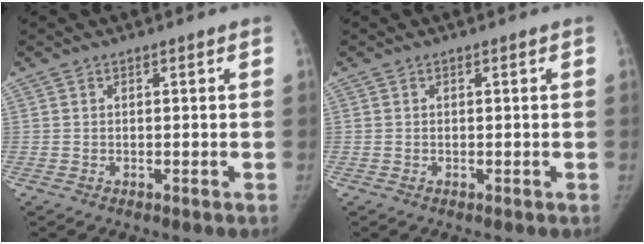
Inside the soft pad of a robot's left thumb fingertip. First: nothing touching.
{"total": 0.0}